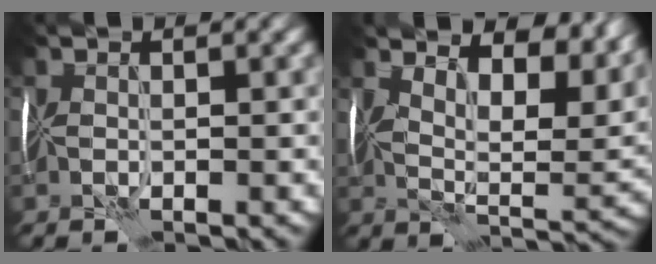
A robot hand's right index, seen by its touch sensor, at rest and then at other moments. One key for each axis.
{"total": 11.0, "fx": 7.6, "fy": 3.7, "fz": 7.0, "tx": -0.126, "ty": 0.005, "tz": 0.119}